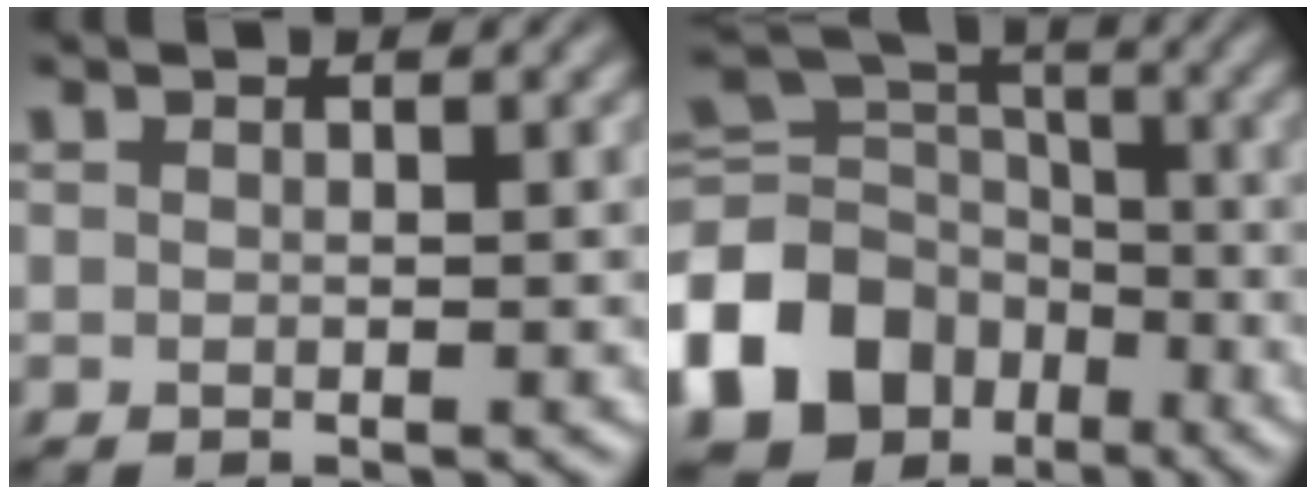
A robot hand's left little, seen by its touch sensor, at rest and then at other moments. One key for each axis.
{"total": 12.8, "fx": -6.1, "fy": 9.7, "fz": 5.7, "tx": -0.146, "ty": -0.001, "tz": -0.127}